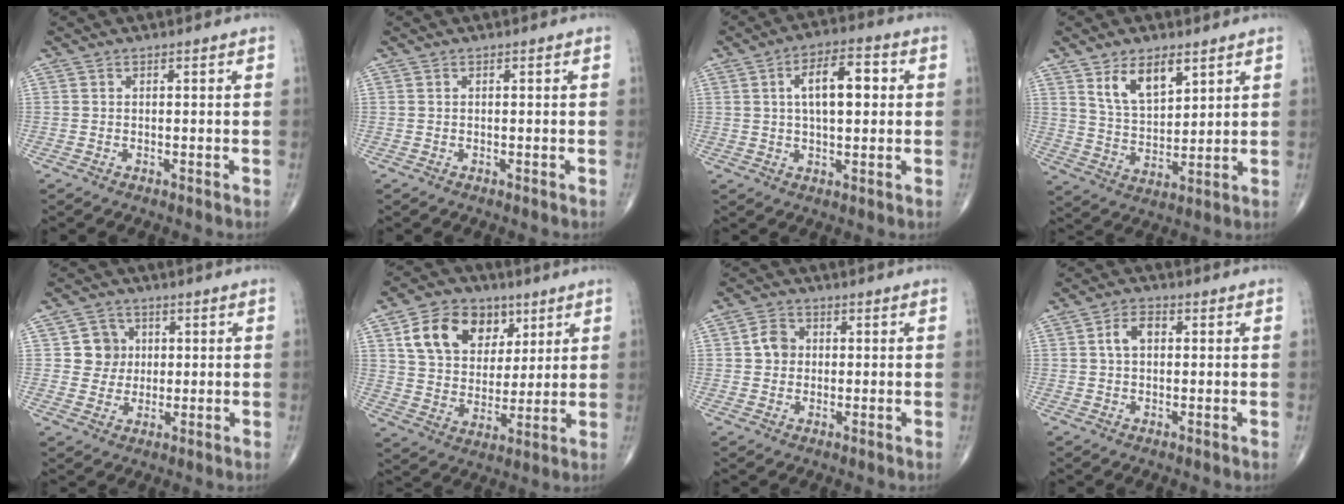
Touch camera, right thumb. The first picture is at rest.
{"total": 0.0}
{"total": 10.0, "force": [1.8, 4.6, 8.7], "torque": [-0.128, 0.014, 0.025]}
{"total": 9.5, "force": [5.4, 4.7, 6.3], "torque": [-0.094, -0.033, 0.105]}
{"total": 5.6, "force": [1.1, 5.3, 1.2], "torque": [0.013, 0.004, 0.013]}
{"total": 15.8, "force": [6.7, 11.4, 8.5], "torque": [-0.112, -0.015, 0.121]}
{"total": 4.2, "force": [0.4, 3.6, 2.0], "torque": [-0.020, 0.007, 0.001]}
{"total": 4.2, "force": [0.7, 2.7, 3.1], "torque": [-0.055, 0.014, 0.008]}